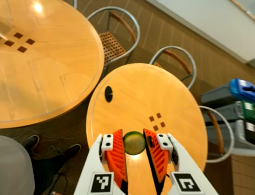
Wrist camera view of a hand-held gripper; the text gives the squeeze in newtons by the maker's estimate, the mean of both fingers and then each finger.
{"total": 9.9, "left": 10.2, "right": 9.6}